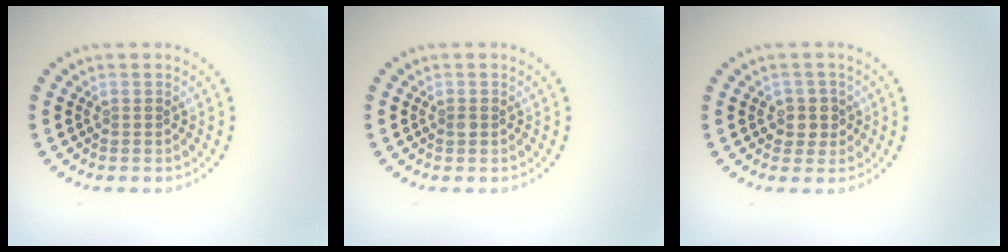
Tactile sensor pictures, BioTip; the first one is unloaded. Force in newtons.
{"total": 0.6, "press": 0.6, "slide": 0.1}
{"total": 2.0, "press": 1.8, "slide": 1.0}